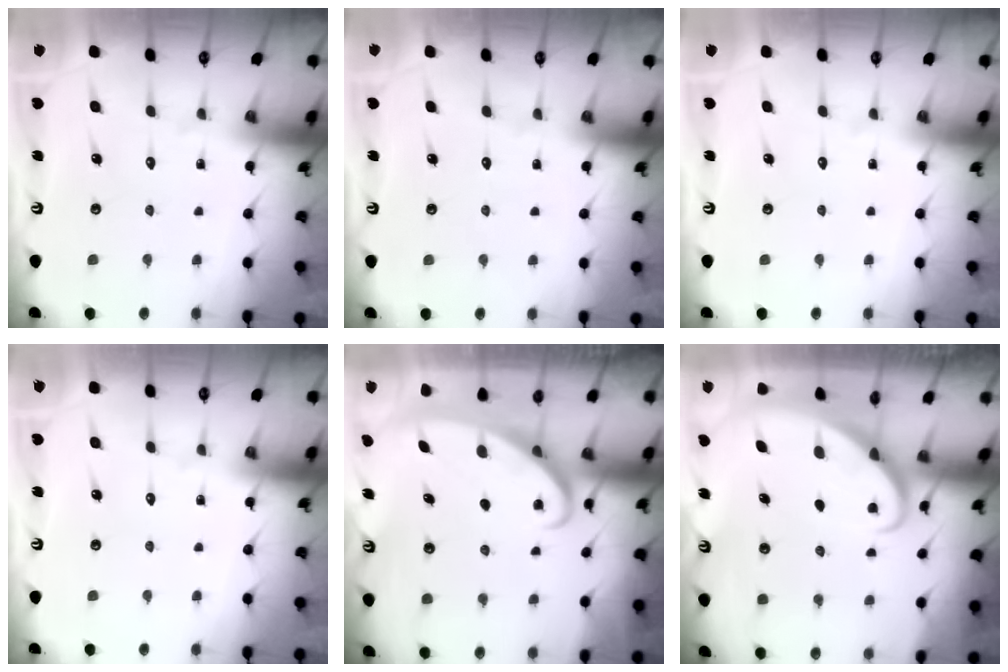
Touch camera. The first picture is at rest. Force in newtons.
{"total": 0.0}
{"total": 0.0}
{"total": 0.0}
{"total": 2.7, "press": 2.7, "slide": 0.4}
{"total": 2.2, "press": 2.2, "slide": 0.2}